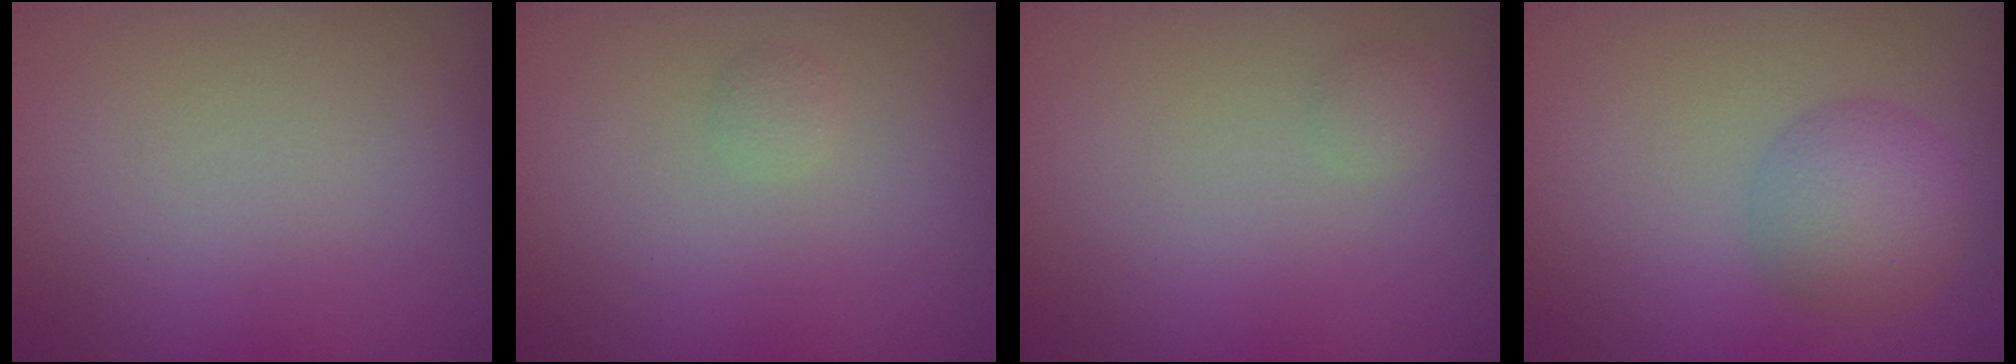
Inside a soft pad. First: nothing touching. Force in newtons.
{"total": 0.7, "press": 0.7, "slide": 0.0}
{"total": 0.7, "press": 0.7, "slide": 0.0}
{"total": 3.7, "press": 3.7, "slide": 0.1}